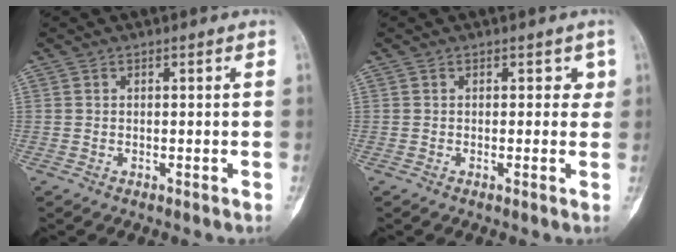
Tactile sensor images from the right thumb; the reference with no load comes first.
{"total": 1.7, "force": [0.6, 1.3, 1.0], "torque": [0.011, 0.001, 0.000]}